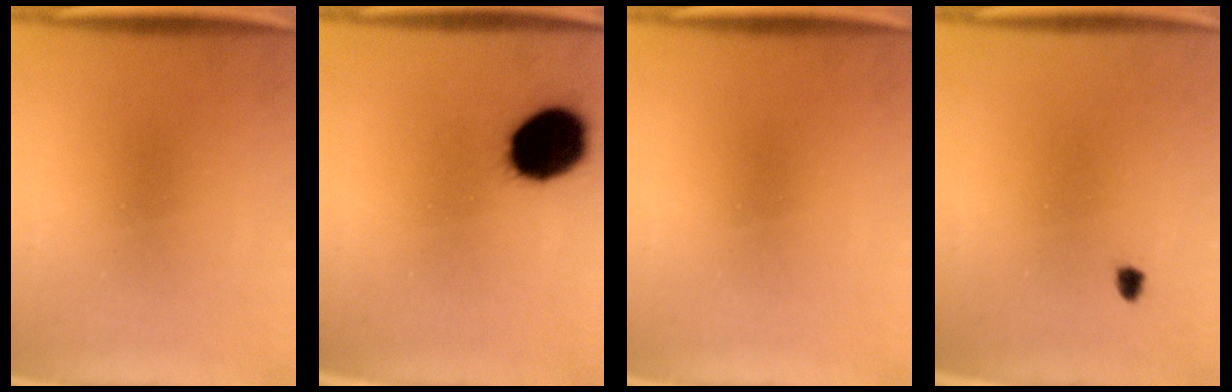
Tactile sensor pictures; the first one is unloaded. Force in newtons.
{"total": 15.8}
{"total": 0.0}
{"total": 1.0}